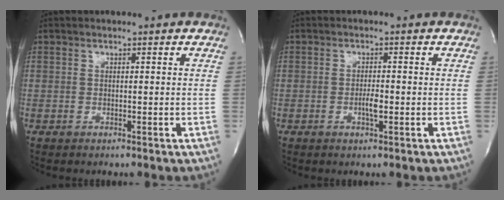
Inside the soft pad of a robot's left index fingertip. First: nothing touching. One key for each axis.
{"total": 1.8, "fx": -0.5, "fy": 0.3, "fz": 1.7, "tx": -0.032, "ty": -0.002, "tz": -0.009}